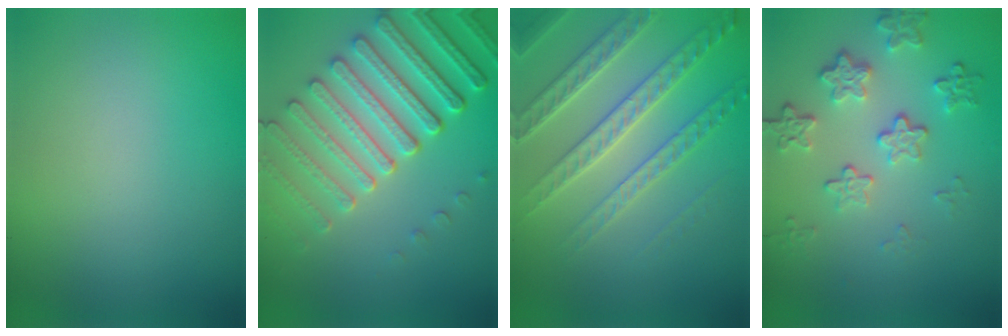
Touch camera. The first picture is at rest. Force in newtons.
{"total": 7.2, "press": 5.6, "slide": 4.6}
{"total": 4.5, "press": 4.4, "slide": 1.1}
{"total": 4.0, "press": 3.1, "slide": 2.5}